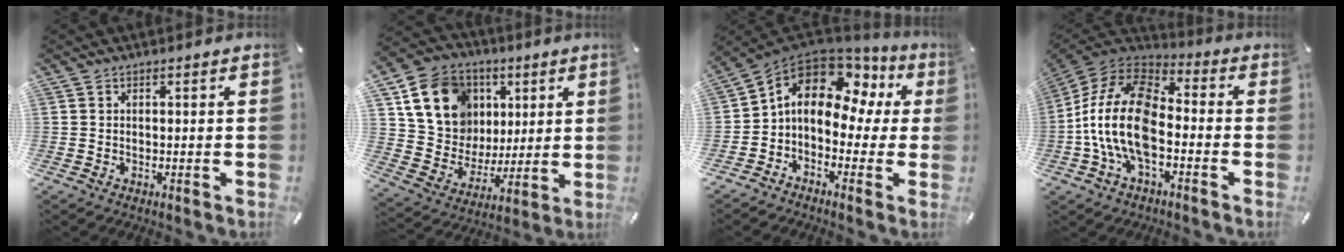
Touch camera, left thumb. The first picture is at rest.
{"total": 17.3, "force": [7.1, 14.3, 6.7], "torque": [-0.113, -0.021, 0.142]}
{"total": 12.0, "force": [4.2, 8.0, 7.8], "torque": [-0.148, -0.018, 0.073]}
{"total": 18.4, "force": [-4.9, 10.4, 14.4], "torque": [-0.305, 0.022, -0.089]}